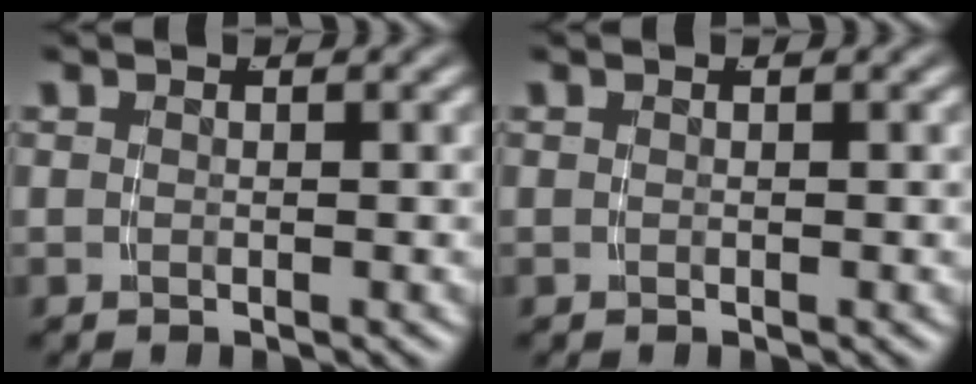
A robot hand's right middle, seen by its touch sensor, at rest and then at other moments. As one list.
[{"total": 0.0}]